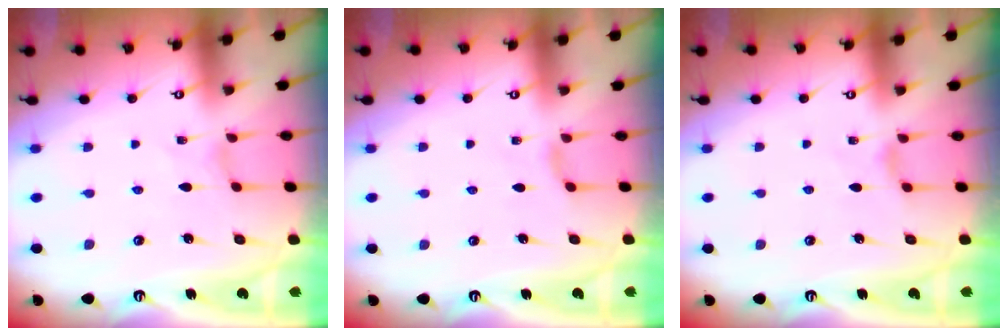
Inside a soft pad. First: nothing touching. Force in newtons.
{"total": 2.1, "press": 2.1, "slide": 0.4}
{"total": 1.7, "press": 1.7, "slide": 0.4}